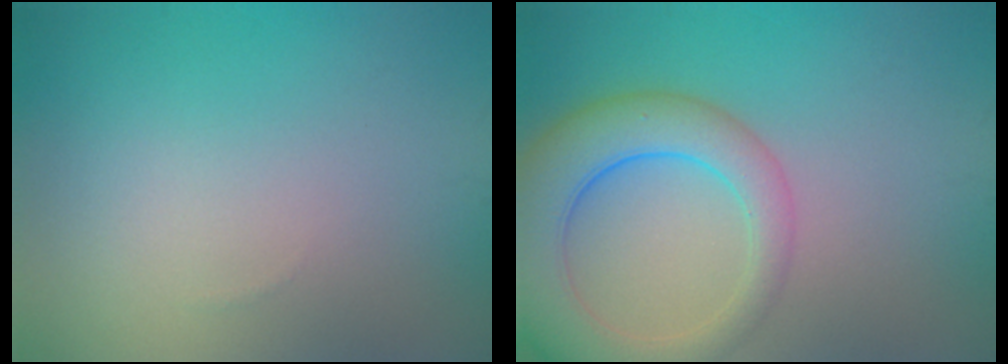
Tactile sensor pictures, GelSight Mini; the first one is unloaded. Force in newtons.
{"total": 7.3, "press": 7.2, "slide": 0.6}